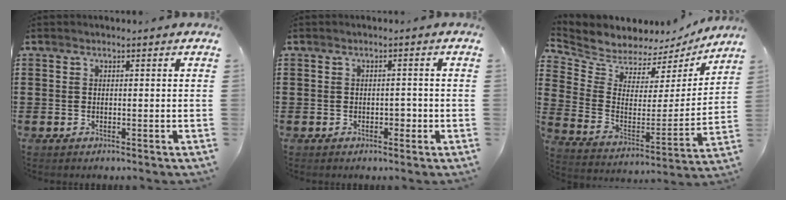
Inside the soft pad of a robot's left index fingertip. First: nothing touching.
{"total": 1.4, "force": [-0.4, 0.9, 1.0], "torque": [-0.022, 0.005, -0.012]}
{"total": 5.3, "force": [5.1, 1.5, -0.5], "torque": [-0.030, -0.050, 0.087]}